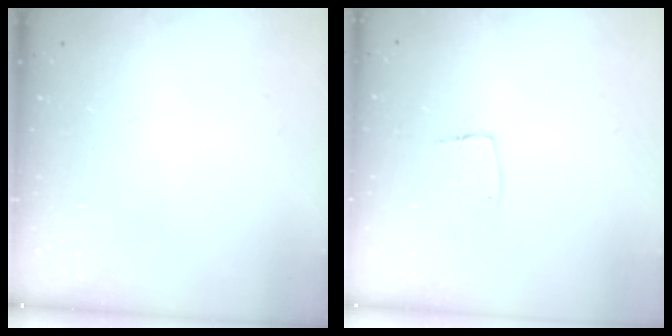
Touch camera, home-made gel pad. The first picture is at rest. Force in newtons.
{"total": 5.9, "press": 5.9, "slide": 0.4}